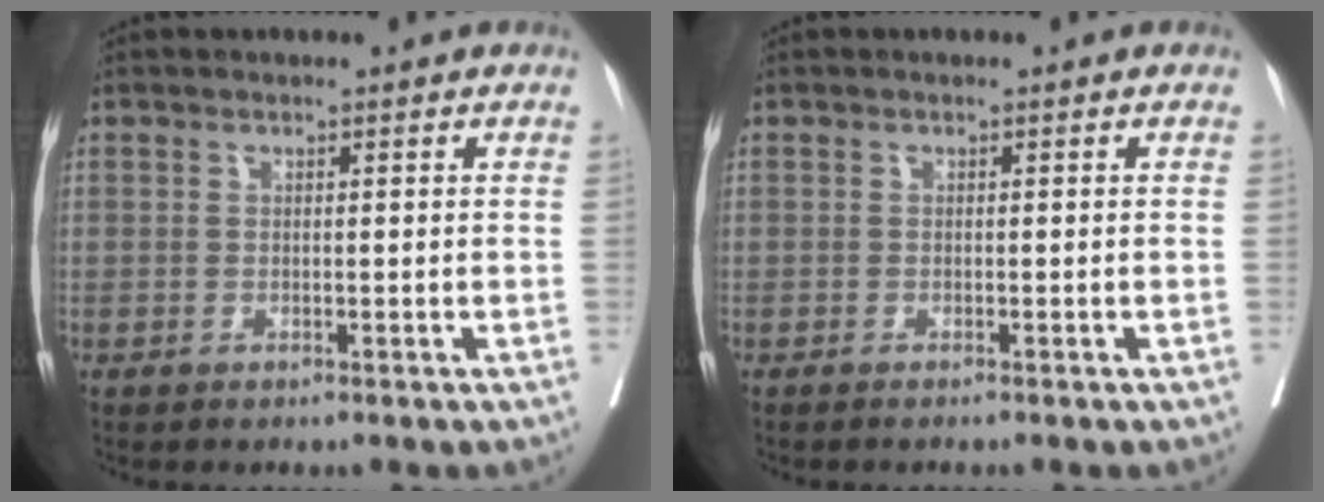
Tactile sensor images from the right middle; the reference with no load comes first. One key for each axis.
{"total": 1.5, "fx": -1.3, "fy": -0.1, "fz": 0.8, "tx": -0.008, "ty": 0.000, "tz": -0.016}